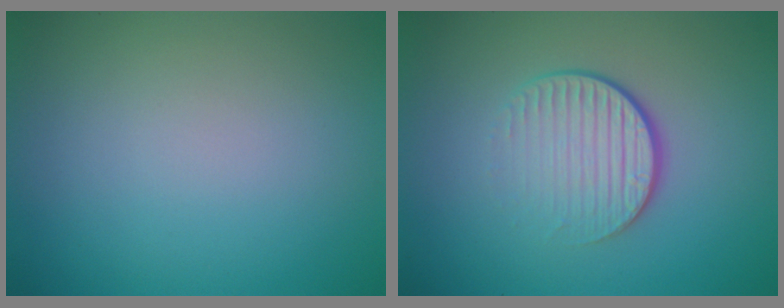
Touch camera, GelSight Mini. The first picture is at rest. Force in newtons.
{"total": 4.2, "press": 2.6, "slide": 3.2}